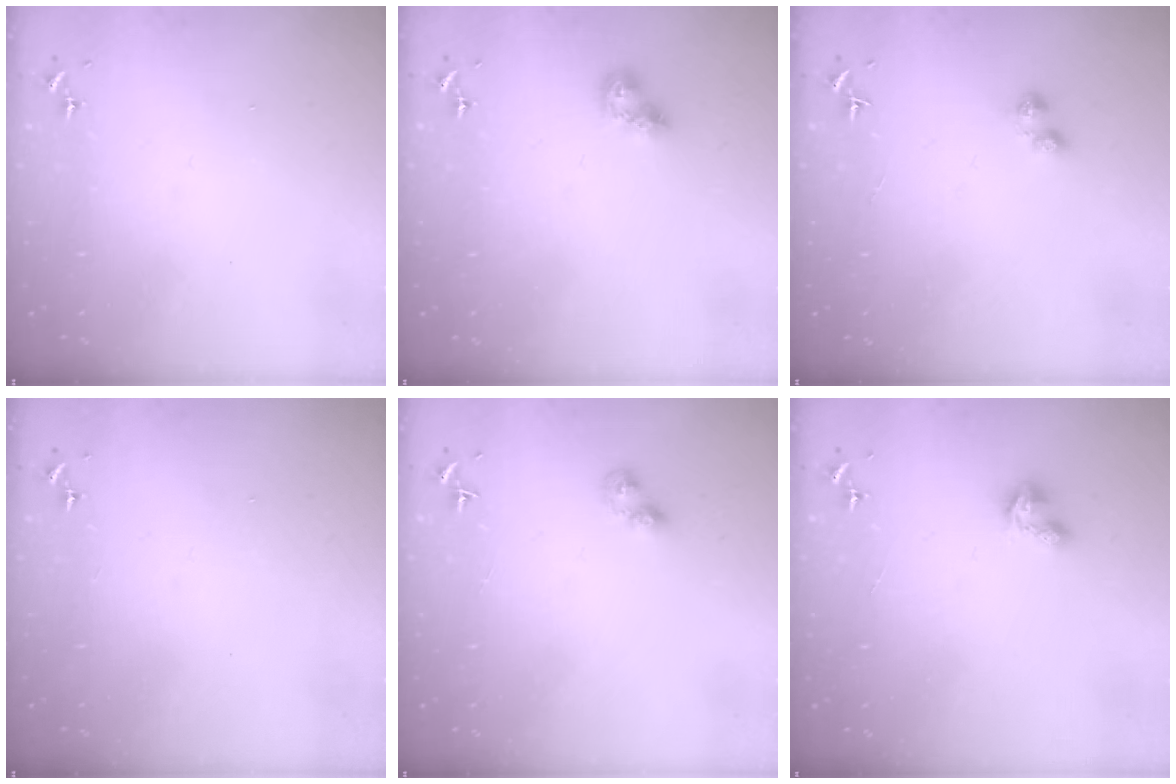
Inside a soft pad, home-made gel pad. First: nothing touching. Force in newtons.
{"total": 7.5, "press": 7.4, "slide": 0.6}
{"total": 3.6, "press": 3.6, "slide": 0.5}
{"total": 0.0}
{"total": 3.4, "press": 3.4, "slide": 0.4}
{"total": 4.0, "press": 4.0, "slide": 0.8}